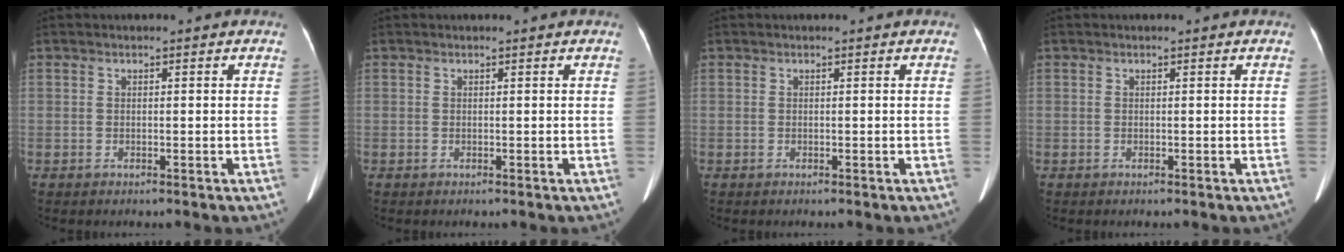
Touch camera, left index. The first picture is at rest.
{"total": 0.0}
{"total": 0.0}
{"total": 0.0}